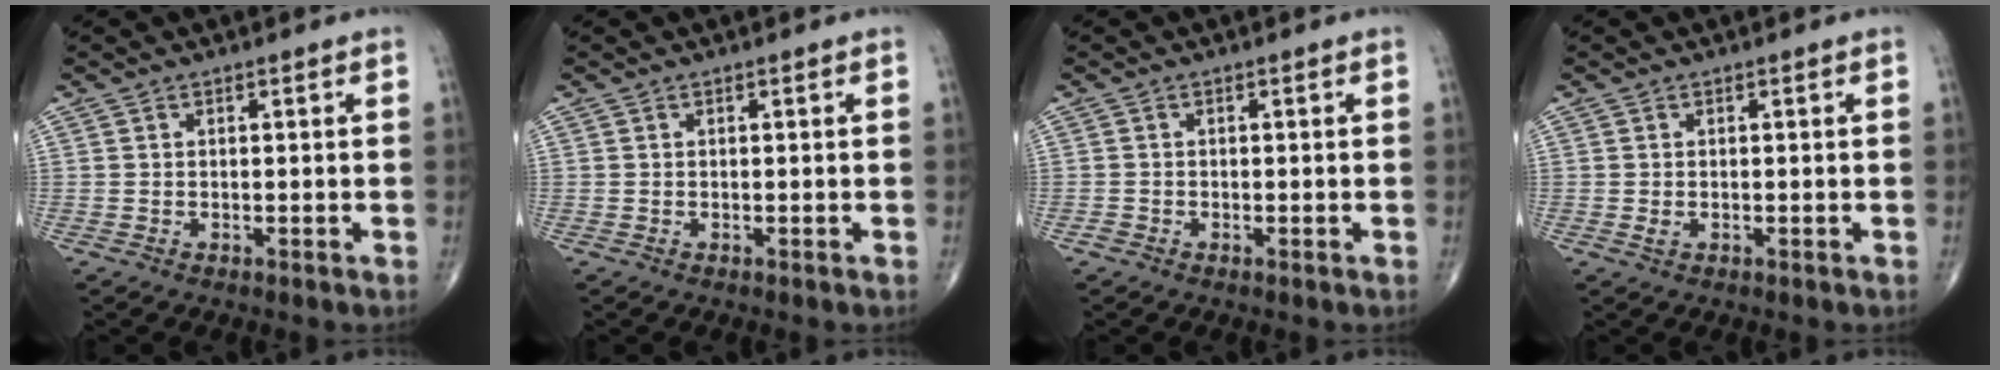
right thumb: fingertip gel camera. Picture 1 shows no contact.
{"total": 0.0}
{"total": 0.7, "force": [-0.5, 0.4, 0.2], "torque": [-0.002, 0.000, -0.014]}
{"total": 0.8, "force": [-0.2, 0.5, 0.7], "torque": [-0.013, 0.003, -0.001]}